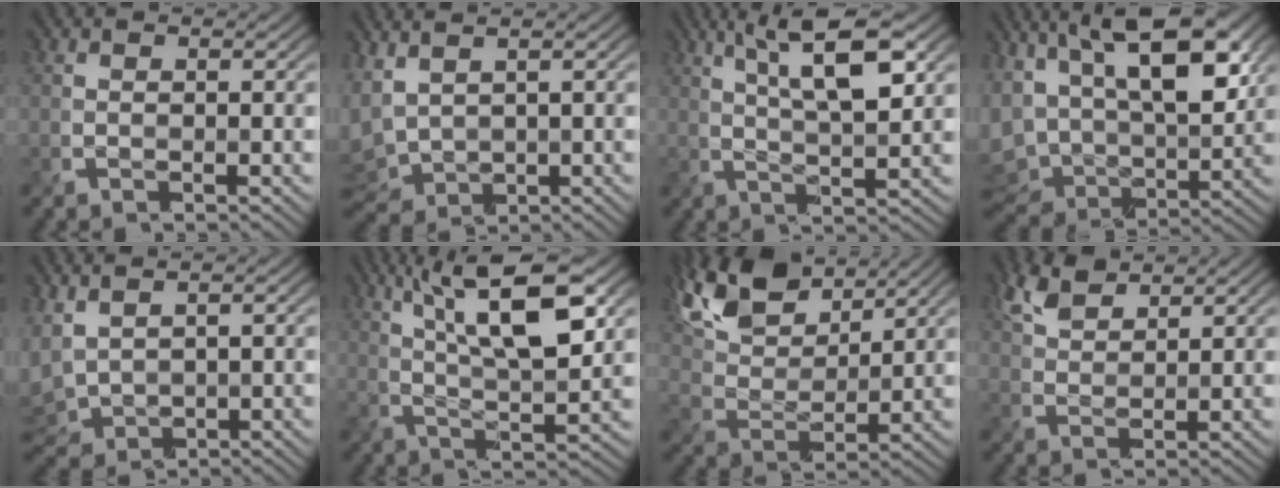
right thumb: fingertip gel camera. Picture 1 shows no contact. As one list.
[{"total": 5.0, "force": [1.3, 2.8, 3.9], "torque": [-0.125, 0.004, 0.026]}, {"total": 9.4, "force": [4.0, 2.2, 8.2], "torque": [-0.130, 0.011, 0.060]}, {"total": 16.0, "force": [5.8, 8.0, 12.6], "torque": [-0.239, 0.010, 0.085]}, {"total": 4.7, "force": [1.1, 2.7, 3.7], "torque": [-0.115, 0.004, 0.023]}, {"total": 12.9, "force": [5.6, 3.6, 11.1], "torque": [-0.184, 0.007, 0.089]}, {"total": 12.0, "force": [8.1, 5.4, 7.2], "torque": [-0.181, 0.026, 0.147]}, {"total": 5.0, "force": [3.3, 2.3, 2.9], "torque": [-0.077, 0.009, 0.070]}]